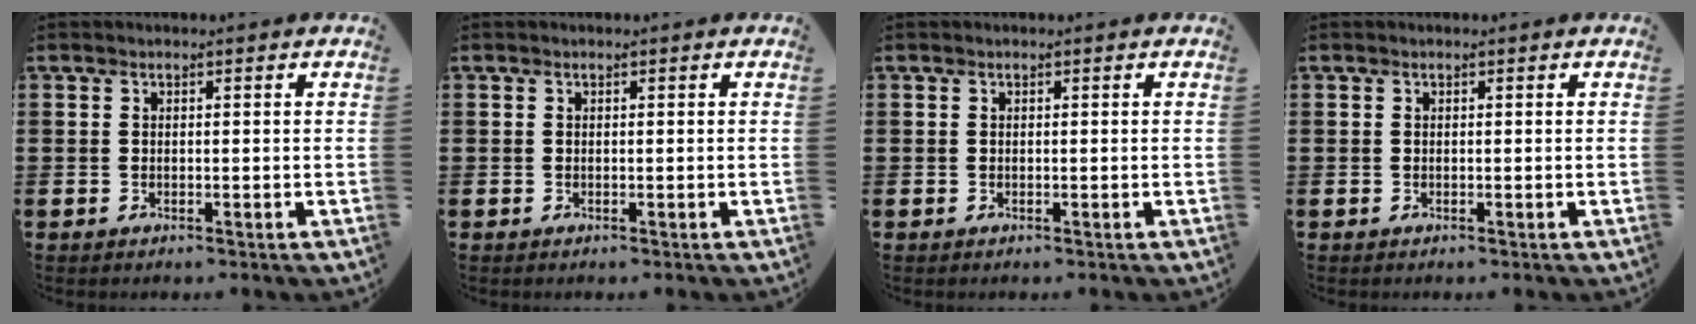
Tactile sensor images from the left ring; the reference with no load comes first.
{"total": 0.0}
{"total": 0.0}
{"total": 0.0}